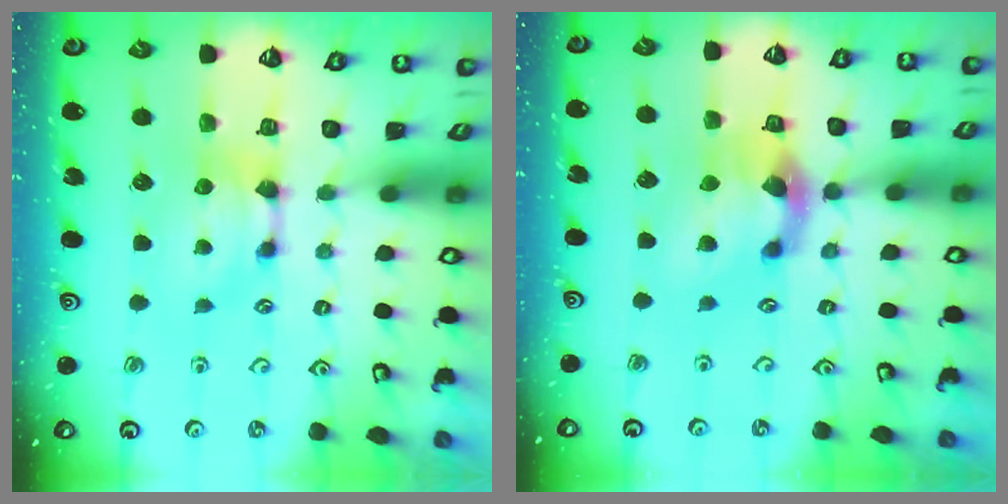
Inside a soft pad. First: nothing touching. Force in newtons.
{"total": 4.6, "press": 4.2, "slide": 1.9}